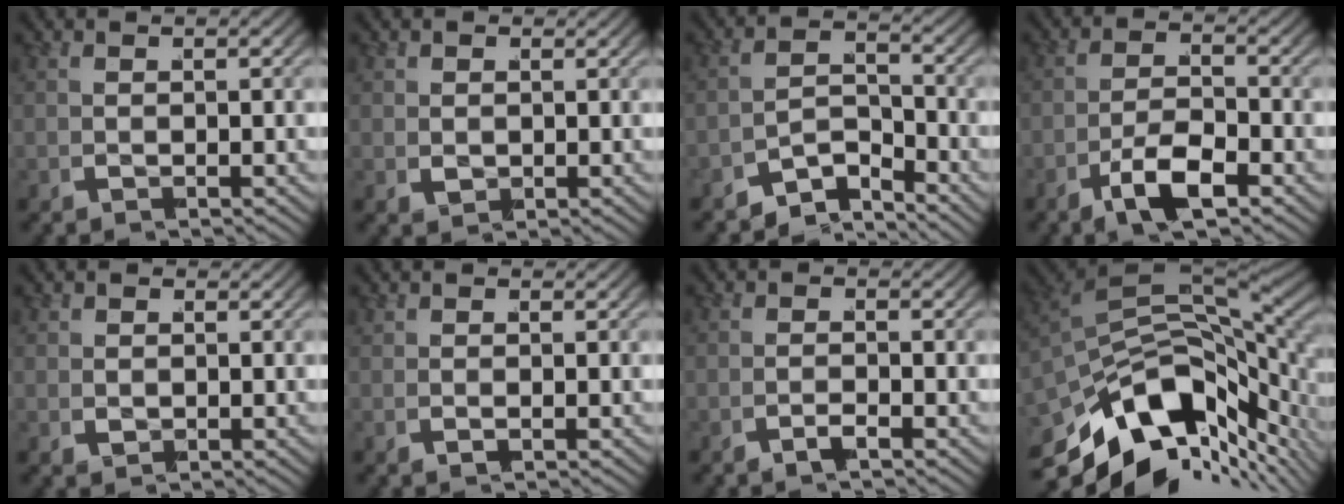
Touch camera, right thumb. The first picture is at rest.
{"total": 1.4, "force": [0.4, 1.2, 0.6], "torque": [-0.012, -0.012, 0.011]}
{"total": 5.0, "force": [-4.3, 2.2, 1.4], "torque": [-0.021, -0.018, -0.081]}
{"total": 3.9, "force": [-2.7, 1.5, 2.4], "torque": [-0.042, -0.010, -0.053]}
{"total": 0.9, "force": [0.5, 0.7, 0.2], "torque": [-0.005, -0.008, 0.012]}
{"total": 0.0}
{"total": 1.3, "force": [-1.3, -0.1, -0.2], "torque": [0.004, -0.005, -0.030]}
{"total": 15.5, "force": [-4.9, 9.2, 11.5], "torque": [-0.194, -0.036, -0.066]}